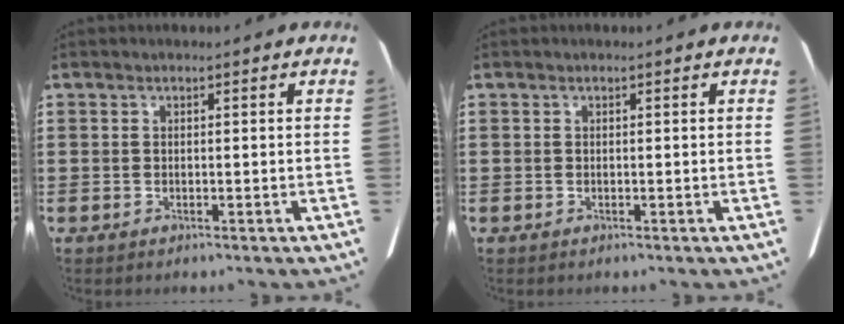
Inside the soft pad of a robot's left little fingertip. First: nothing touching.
{"total": 0.0}